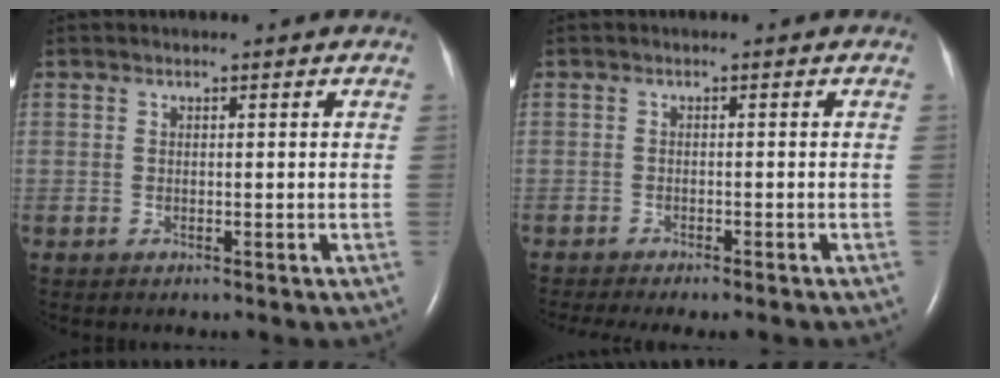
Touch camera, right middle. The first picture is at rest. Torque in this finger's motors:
{"motor_torque": [-0.01, 0.00, 0.07, 0.07]}